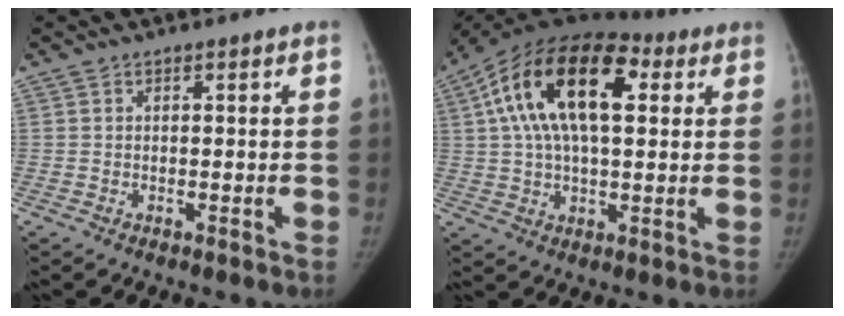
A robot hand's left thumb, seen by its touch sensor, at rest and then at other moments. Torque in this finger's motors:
{"motor_torque": [0.29, 1.02, 2.17, -0.61, 0.66]}